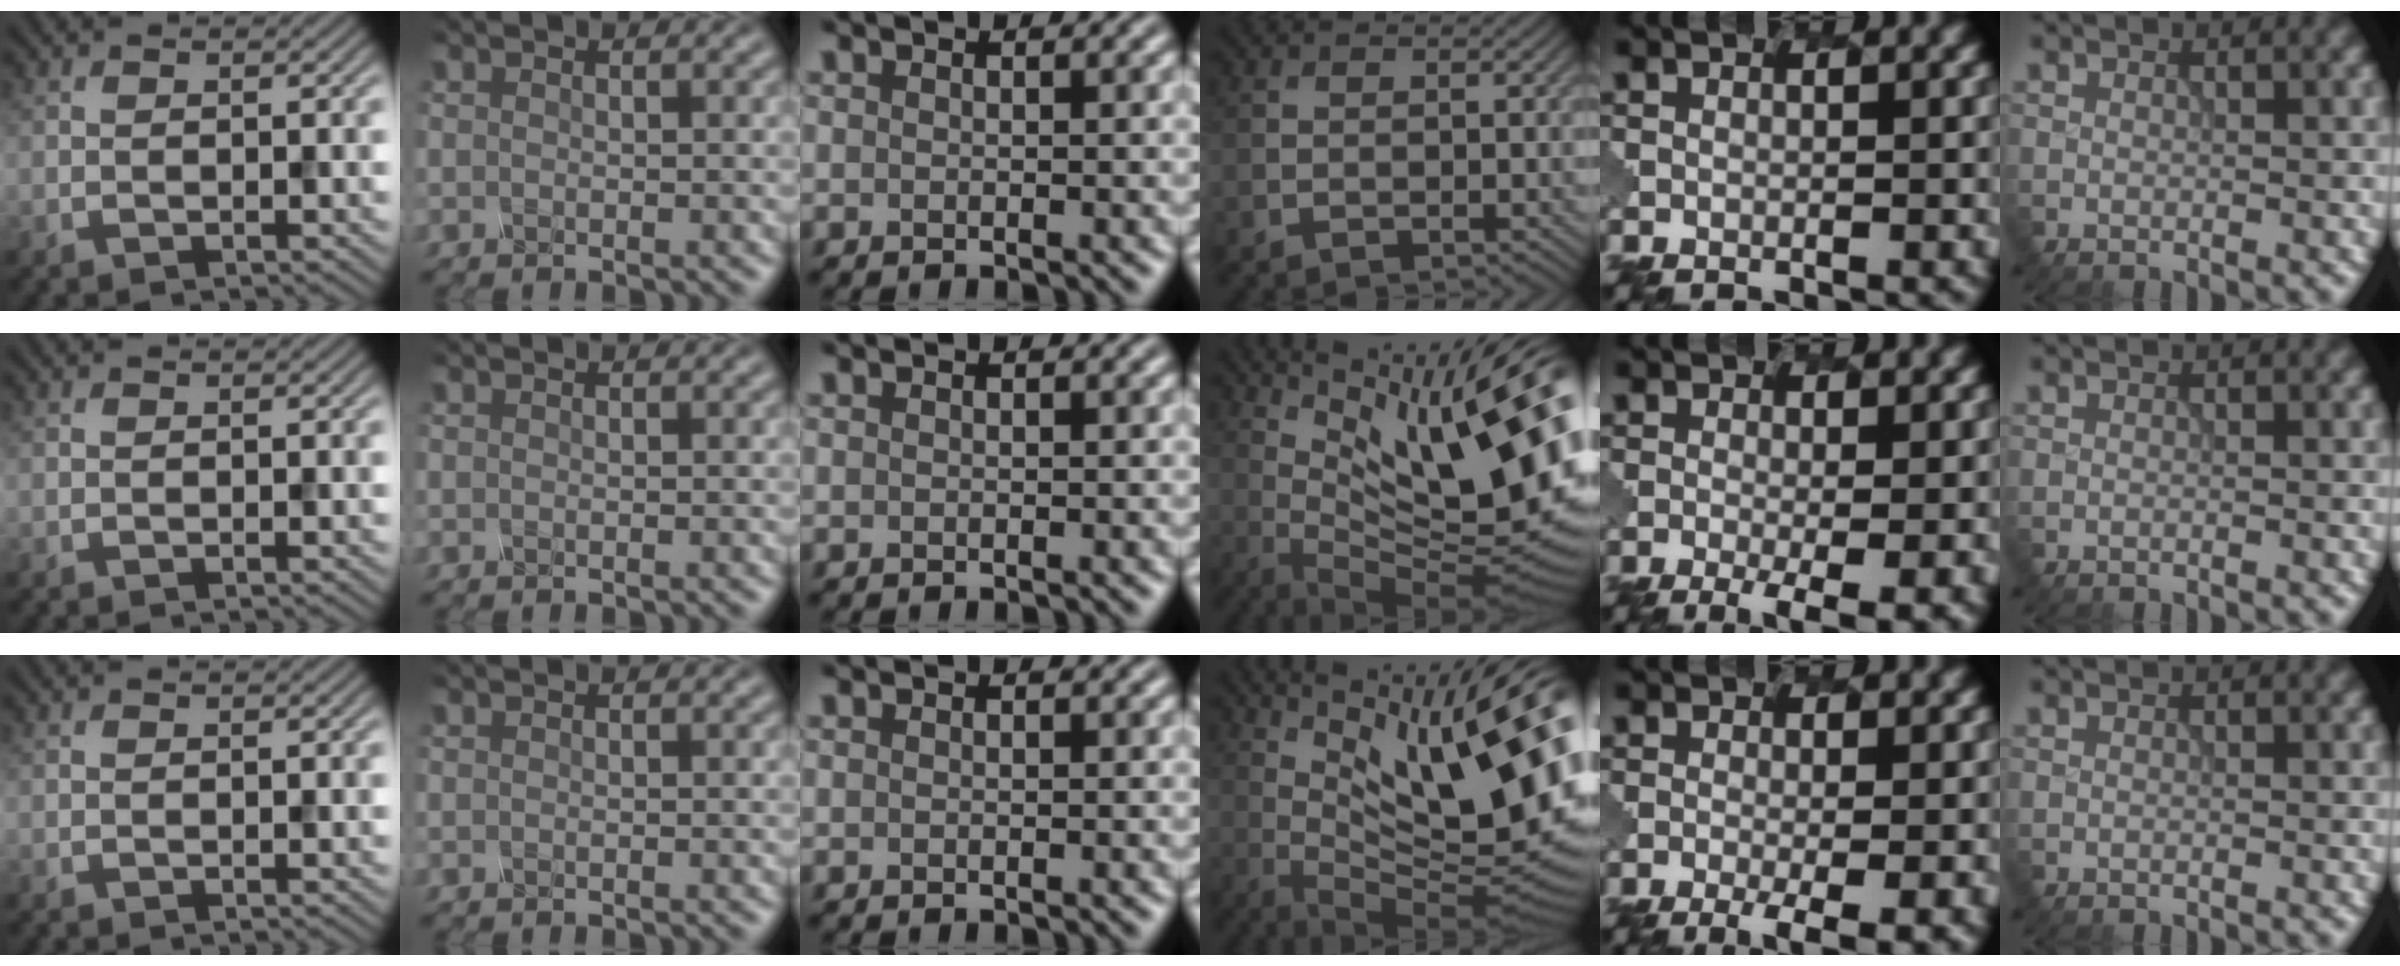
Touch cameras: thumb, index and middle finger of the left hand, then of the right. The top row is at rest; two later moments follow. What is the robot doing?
{"motion": "shake", "object": "salt shaker"}